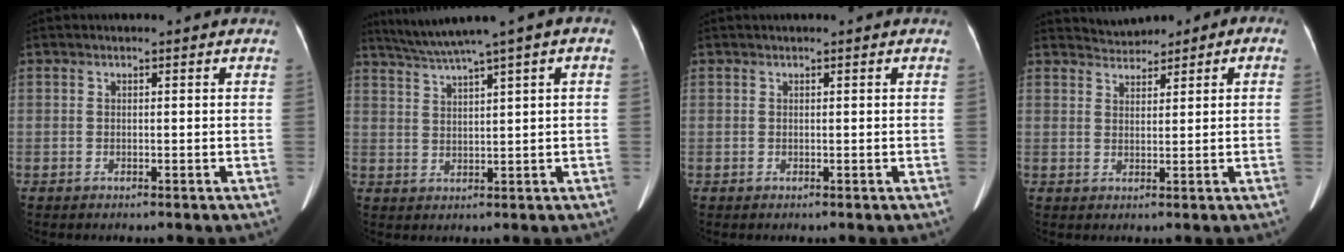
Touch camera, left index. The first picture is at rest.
{"total": 7.0, "force": [4.4, -0.4, 5.5], "torque": [-0.097, 0.030, 0.082]}
{"total": 0.0}
{"total": 2.9, "force": [2.3, 1.6, 0.9], "torque": [-0.018, 0.031, 0.045]}